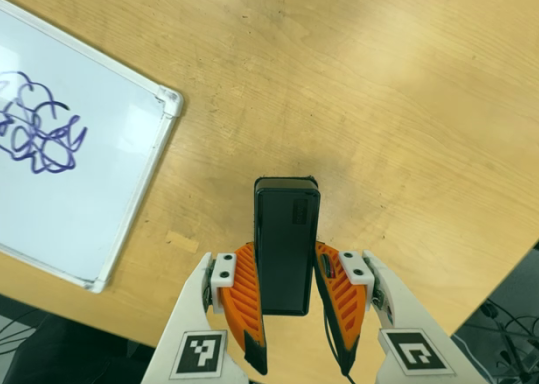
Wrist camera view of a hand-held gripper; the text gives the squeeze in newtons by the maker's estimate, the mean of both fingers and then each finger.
{"total": 4.3, "left": 2.6, "right": 5.9}